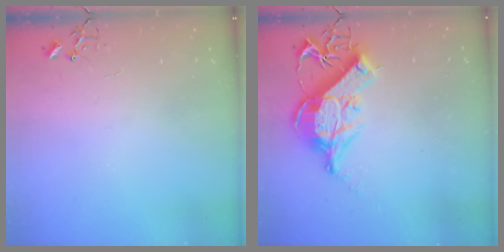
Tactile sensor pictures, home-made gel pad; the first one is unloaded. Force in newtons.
{"total": 13.7, "press": 13.5, "slide": 2.2}